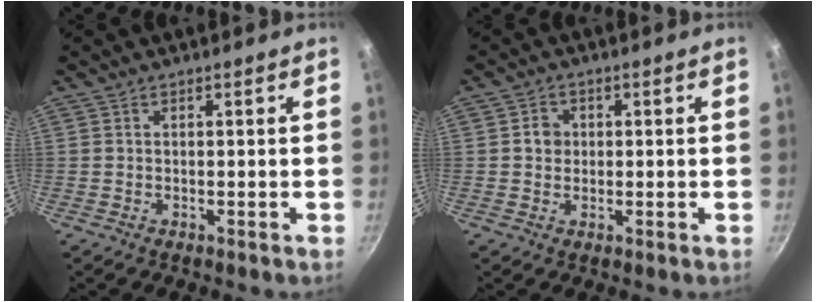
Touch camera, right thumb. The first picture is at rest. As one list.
[{"total": 3.0, "force": [0.2, 2.7, 1.2], "torque": [-0.005, 0.005, -0.001]}]